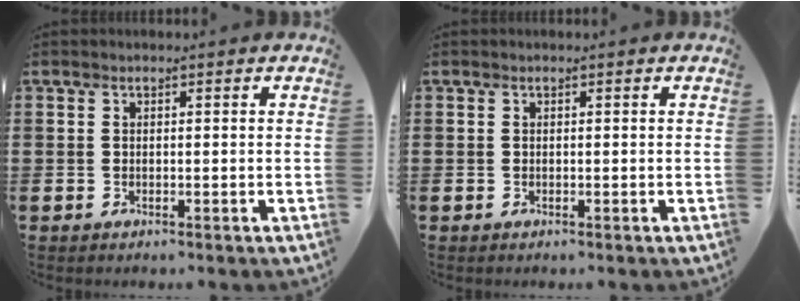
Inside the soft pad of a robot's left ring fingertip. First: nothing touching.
{"total": 0.0}